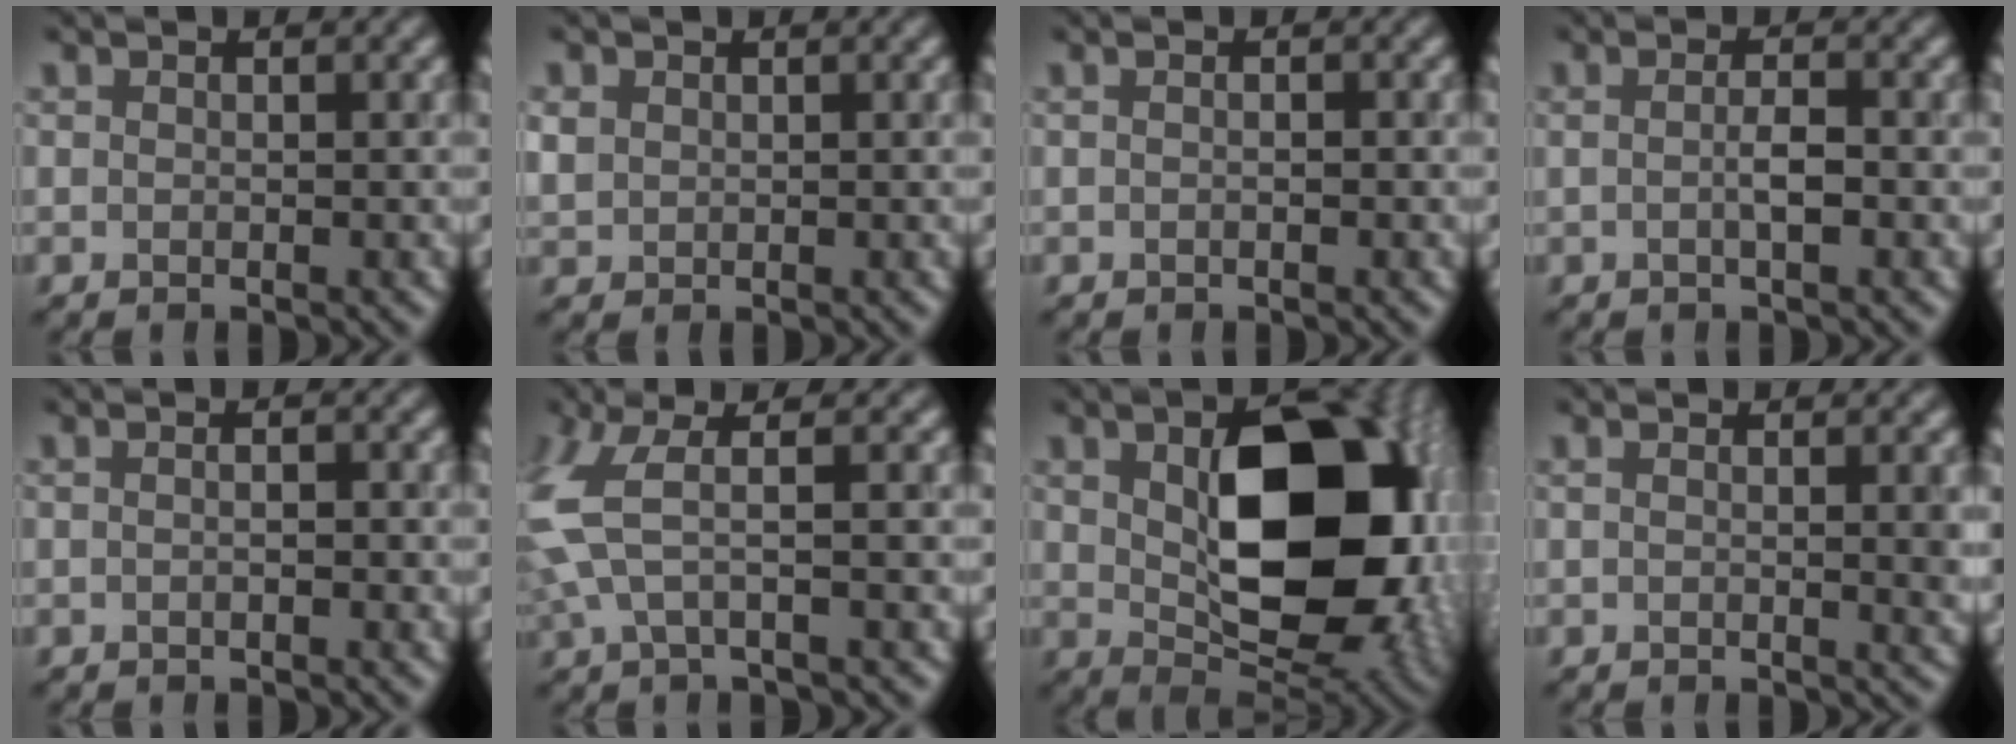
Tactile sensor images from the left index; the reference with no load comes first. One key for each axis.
{"total": 1.2, "fx": 0.4, "fy": 1.0, "fz": 0.4, "tx": -0.012, "ty": 0.001, "tz": 0.010}
{"total": 1.0, "fx": 0.1, "fy": 0.4, "fz": 0.9, "tx": -0.008, "ty": -0.001, "tz": -0.007}
{"total": 1.7, "fx": -0.2, "fy": 0.2, "fz": 1.7, "tx": -0.034, "ty": 0.001, "tz": -0.006}
{"total": 1.7, "fx": 0.2, "fy": 0.8, "fz": 1.5, "tx": -0.009, "ty": 0.008, "tz": -0.014}
{"total": 4.2, "fx": 0.7, "fy": 1.0, "fz": 4.0, "tx": -0.106, "ty": 0.003, "tz": 0.013}
{"total": 14.7, "fx": 1.5, "fy": 8.7, "fz": 11.7, "tx": -0.166, "ty": -0.011, "tz": 0.045}
{"total": 2.8, "fx": 0.3, "fy": 0.6, "fz": 2.7, "tx": -0.034, "ty": 0.000, "tz": 0.003}